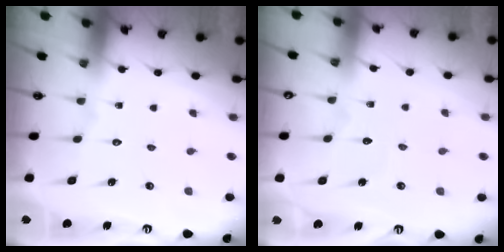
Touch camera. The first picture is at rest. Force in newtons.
{"total": 2.5, "press": 2.4, "slide": 0.3}